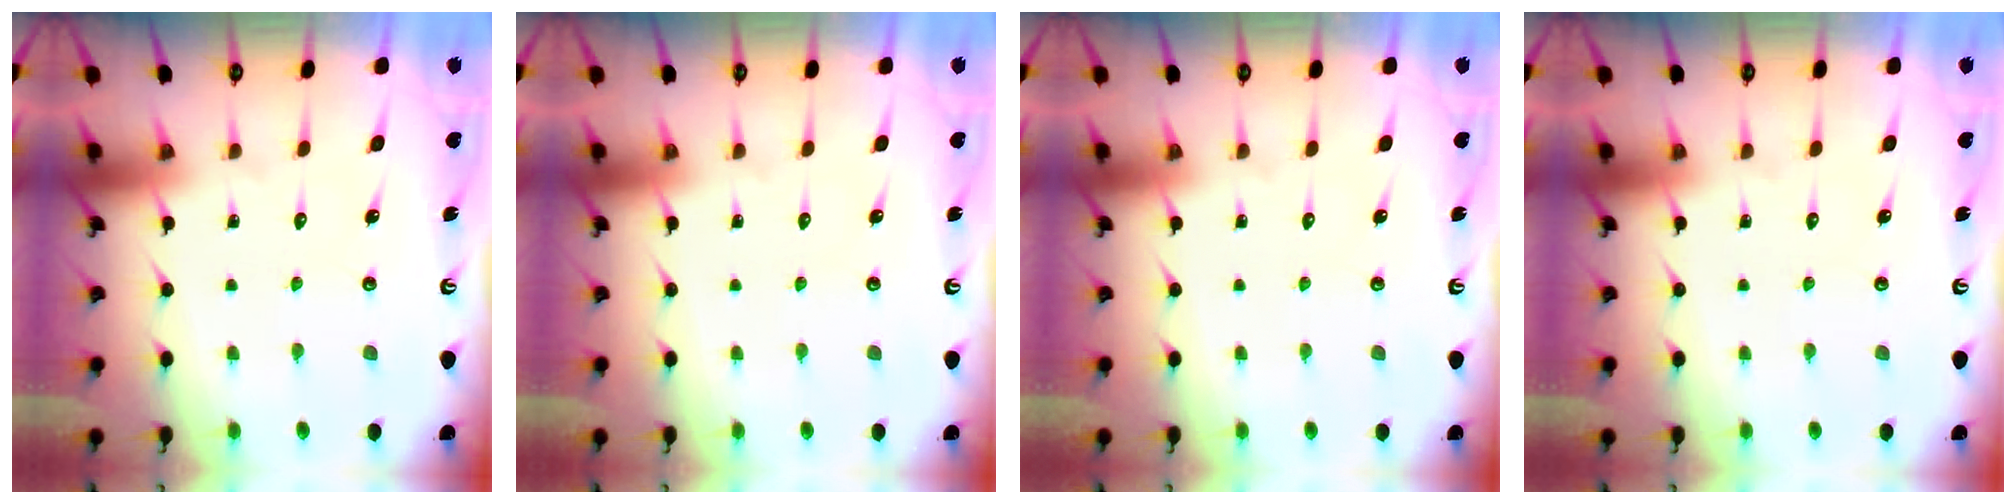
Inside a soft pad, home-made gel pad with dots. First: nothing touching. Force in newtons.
{"total": 0.0}
{"total": 0.0}
{"total": 0.0}